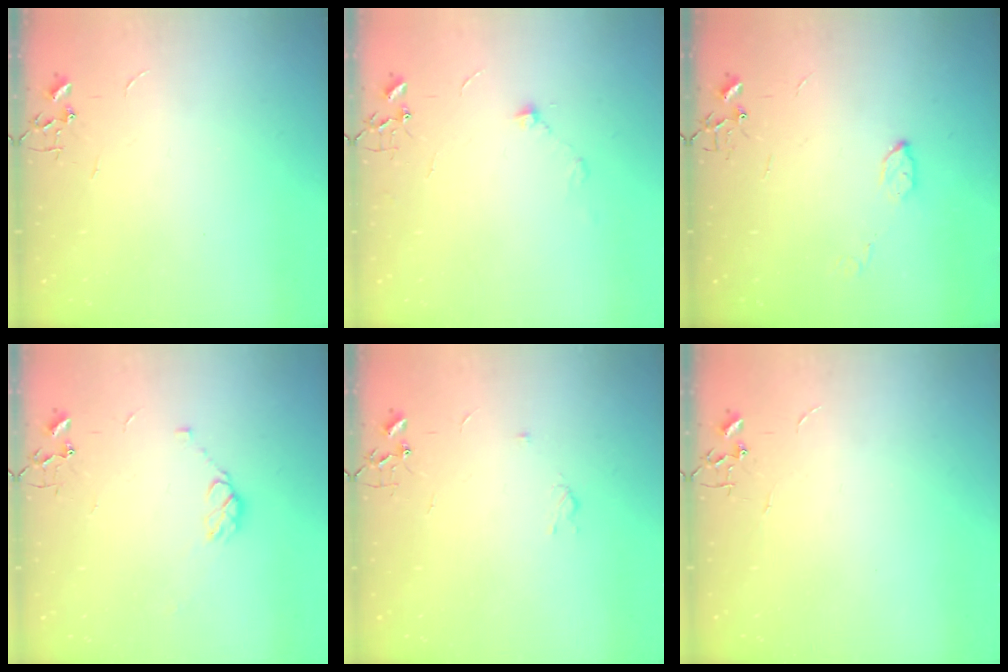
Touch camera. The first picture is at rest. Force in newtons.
{"total": 6.0, "press": 6.0, "slide": 0.8}
{"total": 4.0, "press": 4.0, "slide": 0.7}
{"total": 7.5, "press": 7.4, "slide": 1.0}
{"total": 3.1, "press": 3.0, "slide": 0.5}
{"total": 0.0}